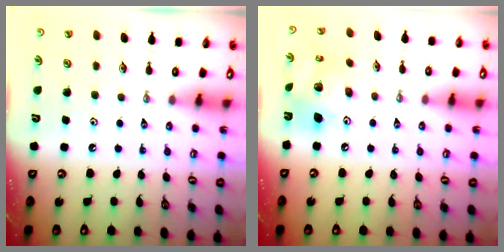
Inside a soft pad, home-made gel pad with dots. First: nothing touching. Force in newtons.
{"total": 11.7, "press": 11.6, "slide": 1.0}